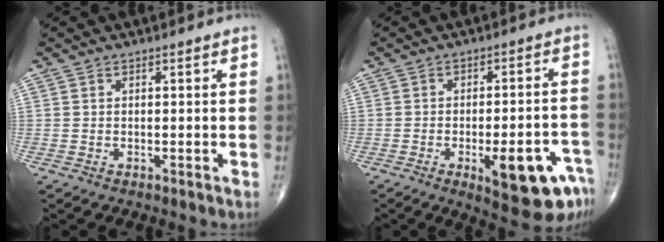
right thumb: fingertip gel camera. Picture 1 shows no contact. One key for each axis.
{"total": 14.1, "fx": -6.5, "fy": 4.5, "fz": 11.8, "tx": -0.119, "ty": 0.029, "tz": -0.074}